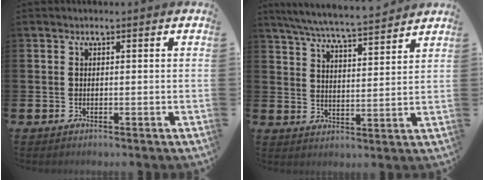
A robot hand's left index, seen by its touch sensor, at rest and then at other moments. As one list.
[{"total": 6.5, "force": [6.3, 0.0, 1.7], "torque": [-0.057, -0.042, 0.110]}]